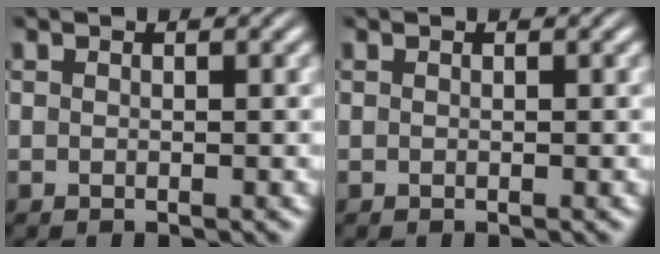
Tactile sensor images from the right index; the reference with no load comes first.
{"total": 0.0}